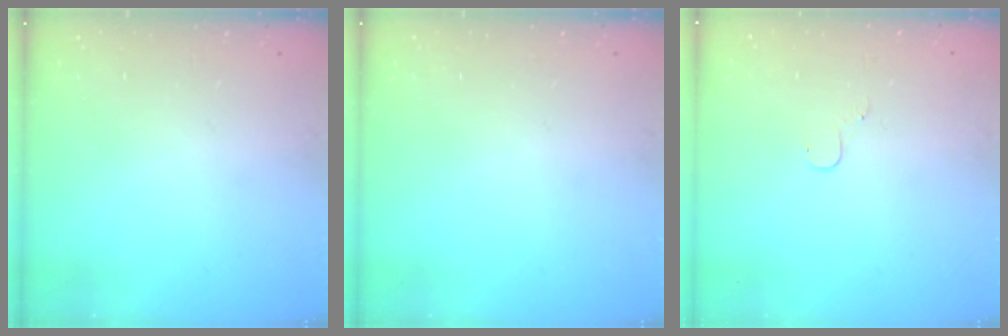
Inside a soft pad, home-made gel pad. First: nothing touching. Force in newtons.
{"total": 0.0}
{"total": 3.2, "press": 3.2, "slide": 0.3}